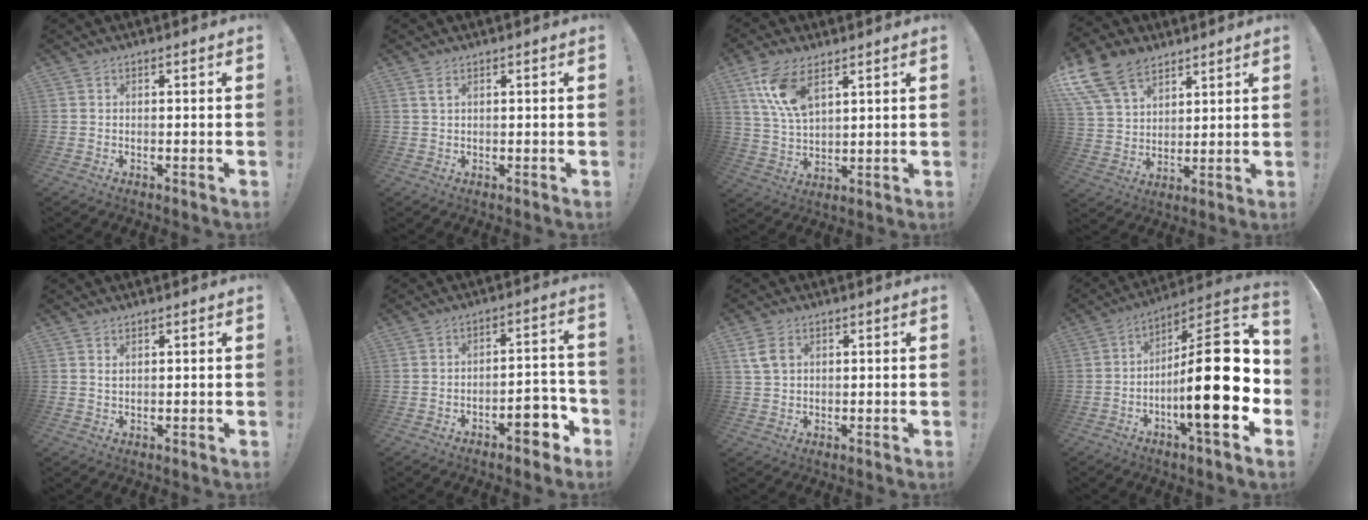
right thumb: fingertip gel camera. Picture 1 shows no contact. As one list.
[{"total": 1.6, "force": [0.8, 0.3, 1.4], "torque": [-0.023, -0.002, 0.012]}, {"total": 11.8, "force": [6.3, 5.6, 8.3], "torque": [-0.173, -0.017, 0.117]}, {"total": 15.3, "force": [9.5, 9.6, 7.2], "torque": [-0.149, -0.050, 0.184]}, {"total": 1.5, "force": [1.2, 0.7, 0.7], "torque": [0.001, -0.006, 0.018]}, {"total": 8.7, "force": [-5.0, 3.5, 6.1], "torque": [-0.065, 0.028, -0.085]}, {"total": 5.6, "force": [1.9, 3.7, 3.7], "torque": [-0.065, -0.002, 0.037]}, {"total": 25.3, "force": [-3.7, 6.1, 24.2], "torque": [-0.397, 0.019, -0.061]}]